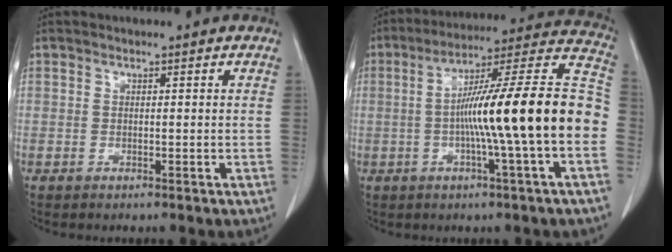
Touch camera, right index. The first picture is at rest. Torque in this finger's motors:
{"motor_torque": [1.53, -0.61, 0.58, 0.21]}